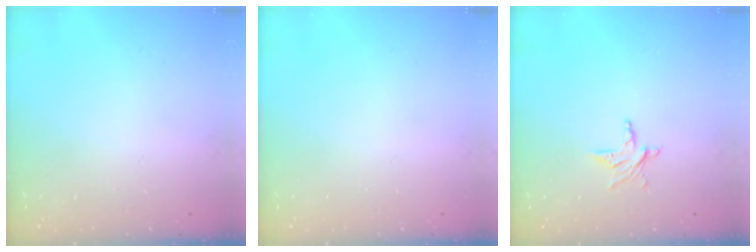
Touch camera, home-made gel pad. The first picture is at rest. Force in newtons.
{"total": 0.0}
{"total": 4.6, "press": 4.6, "slide": 0.4}